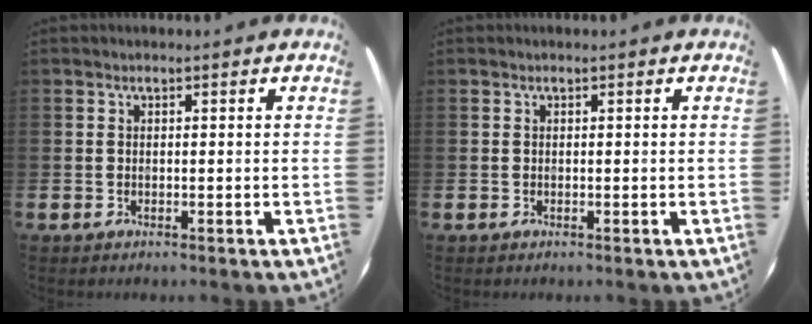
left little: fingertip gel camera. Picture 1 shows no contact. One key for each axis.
{"total": 0.0}